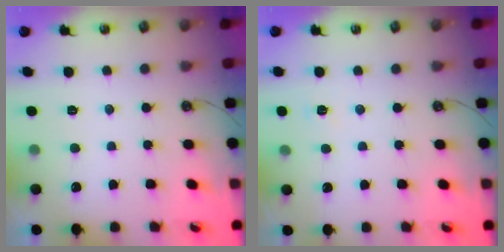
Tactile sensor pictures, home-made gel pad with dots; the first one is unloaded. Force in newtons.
{"total": 2.2, "press": 2.2, "slide": 0.3}